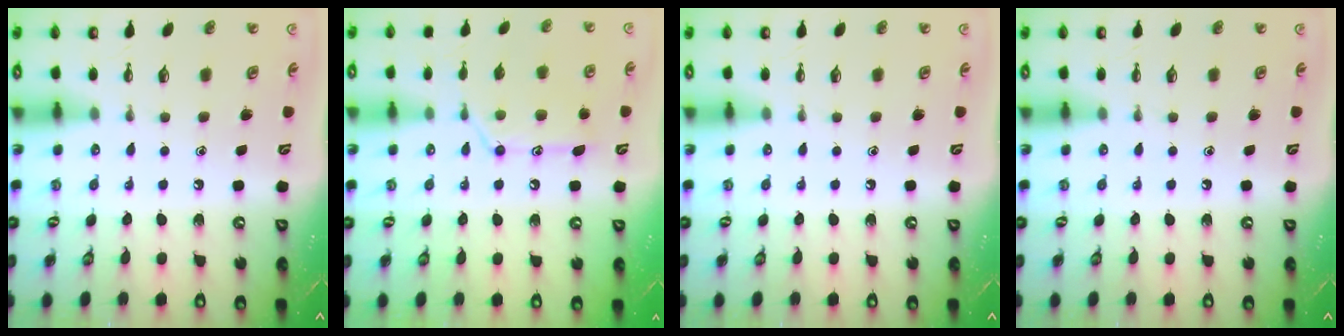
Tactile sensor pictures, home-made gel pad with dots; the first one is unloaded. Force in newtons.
{"total": 13.5, "press": 13.4, "slide": 1.1}
{"total": 0.0}
{"total": 0.0}